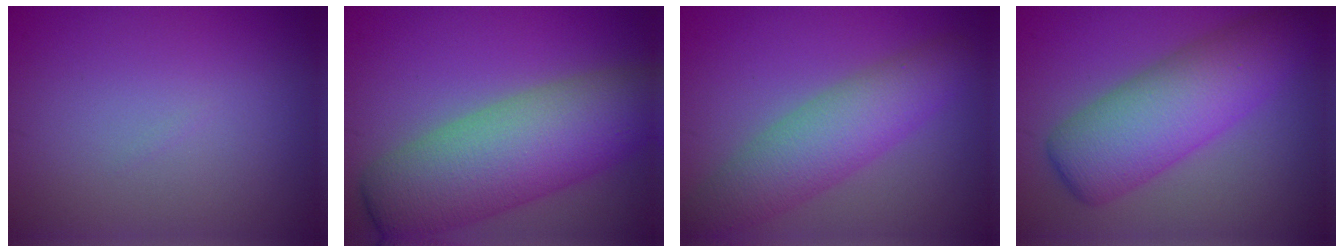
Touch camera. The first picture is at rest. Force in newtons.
{"total": 10.1, "press": 10.1, "slide": 0.3}
{"total": 5.7, "press": 5.7, "slide": 0.1}
{"total": 6.7, "press": 6.7, "slide": 0.1}